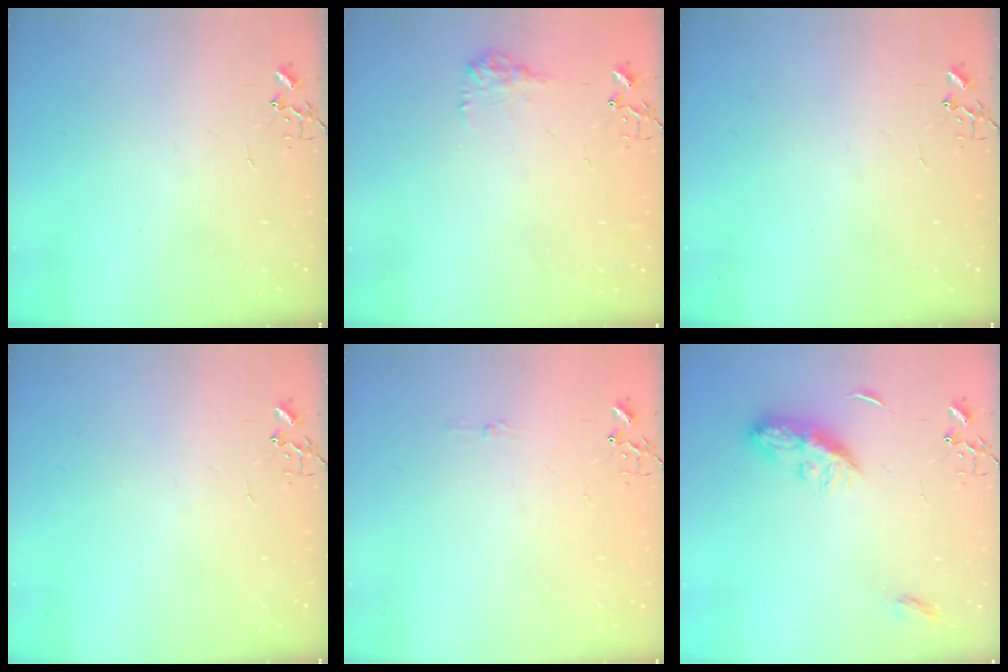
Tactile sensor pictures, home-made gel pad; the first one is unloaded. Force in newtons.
{"total": 8.9, "press": 8.9, "slide": 0.3}
{"total": 0.0}
{"total": 0.0}
{"total": 3.3, "press": 3.2, "slide": 0.4}
{"total": 8.8, "press": 8.8, "slide": 0.0}